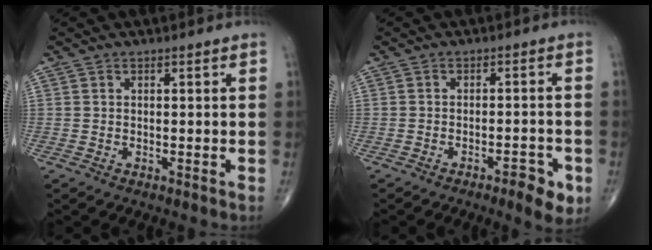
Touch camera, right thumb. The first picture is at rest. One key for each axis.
{"total": 5.5, "fx": -2.9, "fy": 1.7, "fz": 4.4, "tx": -0.050, "ty": 0.011, "tz": -0.037}